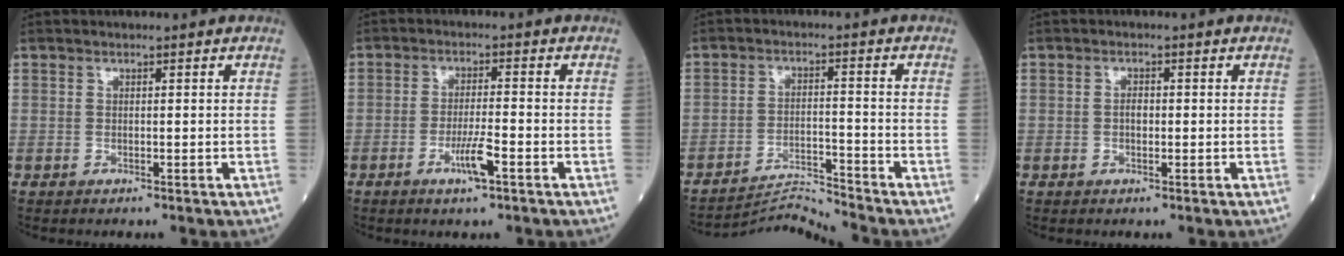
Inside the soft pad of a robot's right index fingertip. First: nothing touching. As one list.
[{"total": 4.5, "force": [-2.2, 0.3, 3.9], "torque": [-0.075, -0.004, -0.043]}, {"total": 6.4, "force": [-5.5, -2.8, -1.6], "torque": [0.018, -0.008, -0.098]}, {"total": 1.3, "force": [-0.2, 0.7, 1.1], "torque": [-0.020, 0.002, -0.004]}]